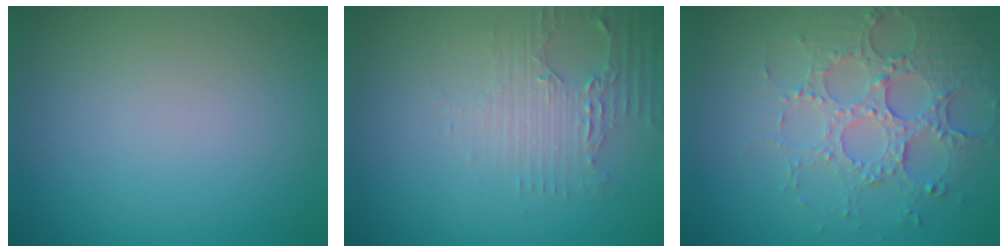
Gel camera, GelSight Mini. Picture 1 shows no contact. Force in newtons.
{"total": 2.7, "press": 2.4, "slide": 1.3}
{"total": 4.4, "press": 4.3, "slide": 0.9}